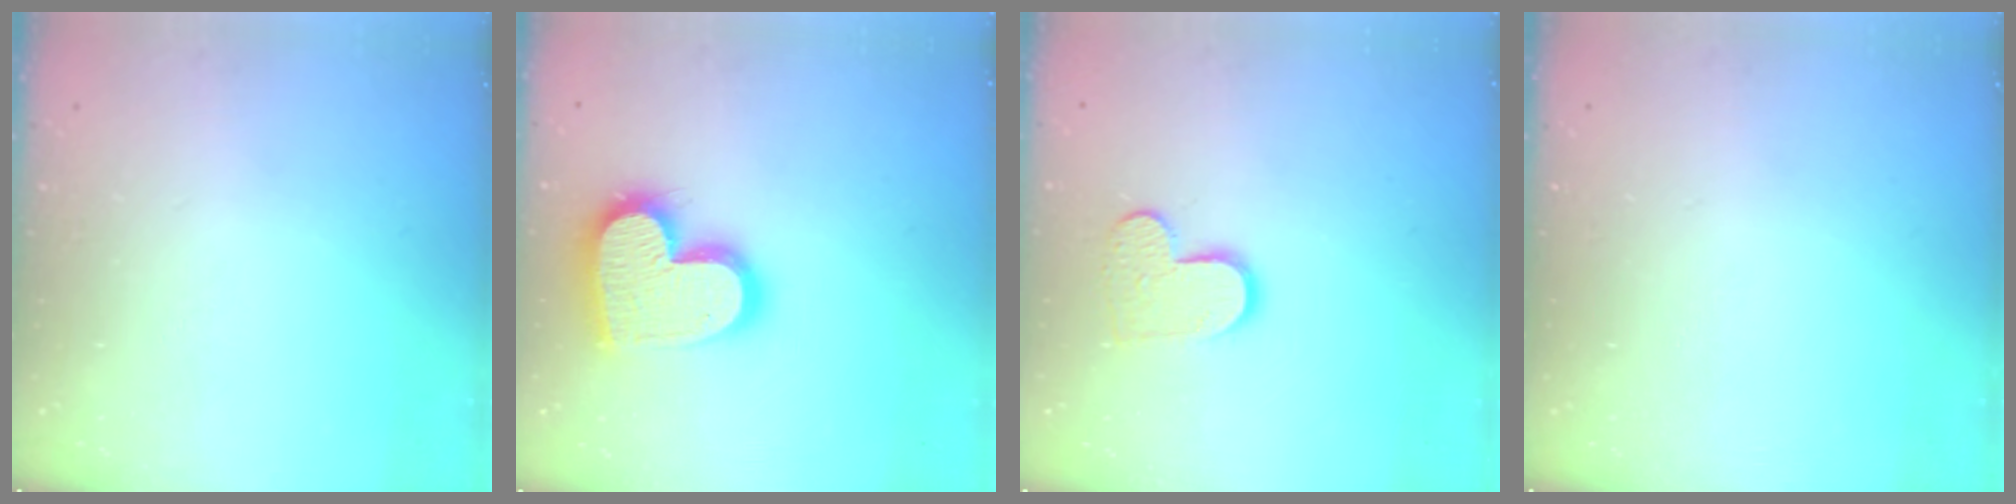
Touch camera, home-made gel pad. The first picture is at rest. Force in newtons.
{"total": 18.3, "press": 18.3, "slide": 1.3}
{"total": 9.9, "press": 9.8, "slide": 0.7}
{"total": 0.0}